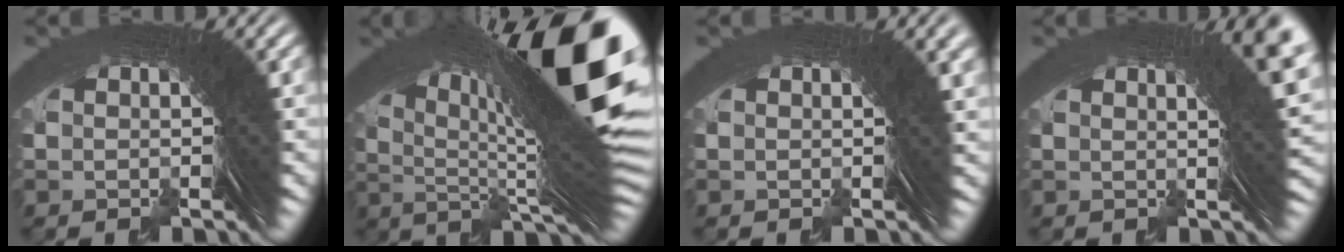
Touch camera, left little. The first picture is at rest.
{"total": 23.7, "force": [4.4, 9.2, 21.4], "torque": [-0.278, 0.019, 0.061]}
{"total": 2.1, "force": [0.8, 0.2, 2.0], "torque": [-0.013, 0.008, 0.008]}
{"total": 7.3, "force": [2.5, 1.6, 6.7], "torque": [-0.054, 0.014, 0.028]}